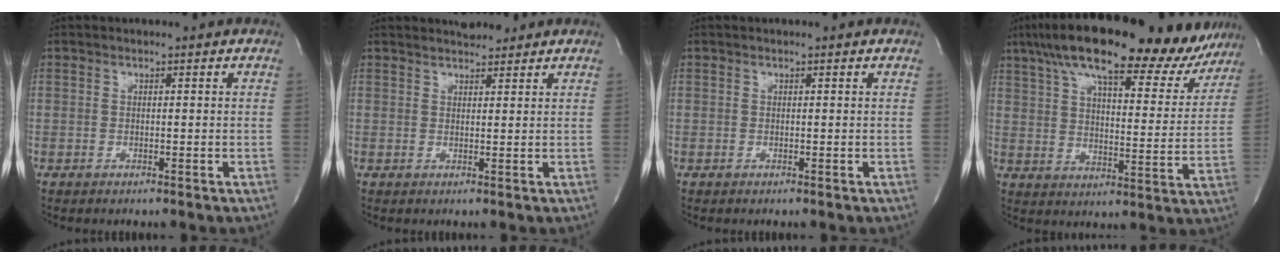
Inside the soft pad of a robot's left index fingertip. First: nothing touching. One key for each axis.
{"total": 2.3, "fx": 2.2, "fy": 0.6, "fz": 0.4, "tx": -0.010, "ty": 0.005, "tz": 0.035}
{"total": 0.0}
{"total": 25.5, "fx": 20.0, "fy": 6.9, "fz": 14.2, "tx": -0.229, "ty": 0.026, "tz": 0.269}